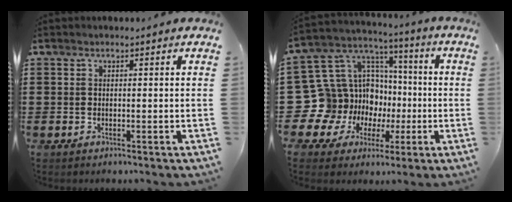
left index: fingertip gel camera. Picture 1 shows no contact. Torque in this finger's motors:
{"motor_torque": [1.23, 0.91, 0.50, 0.01]}